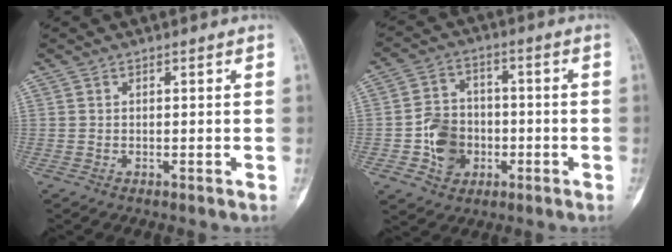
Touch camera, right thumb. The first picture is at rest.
{"total": 9.4, "force": [-2.5, 7.7, 4.7], "torque": [-0.054, 0.018, -0.044]}